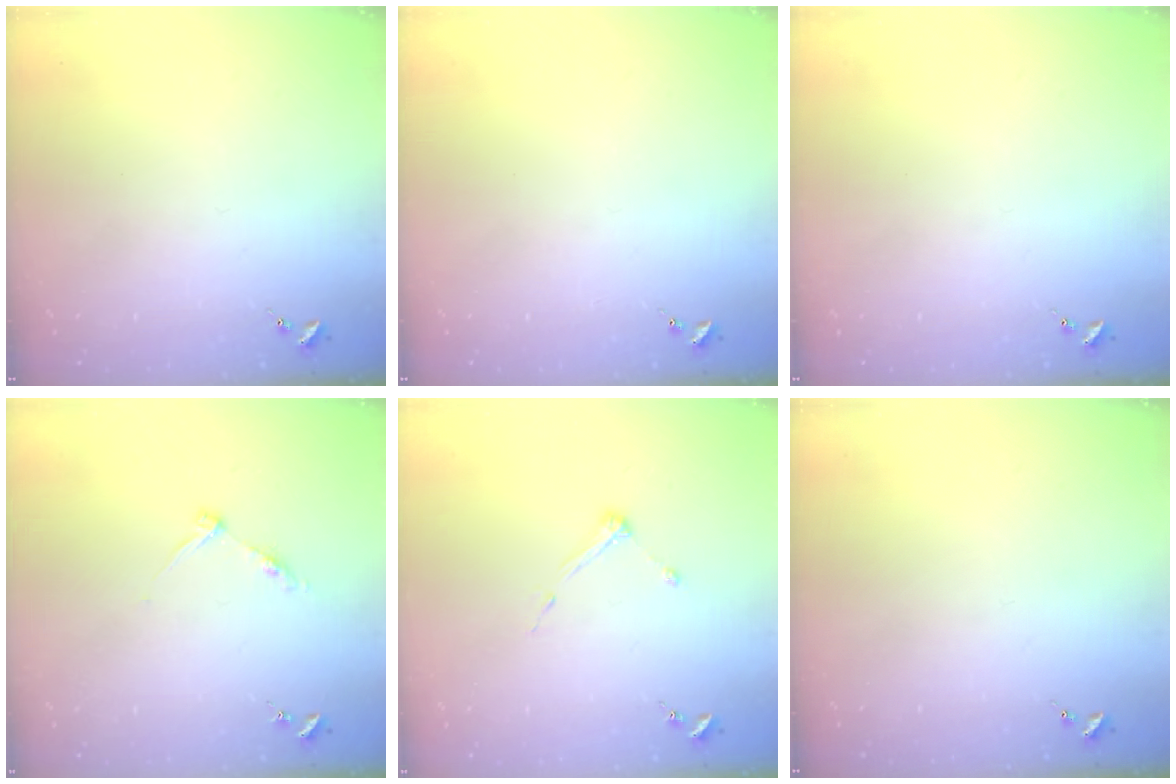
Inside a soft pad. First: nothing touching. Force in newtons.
{"total": 0.0}
{"total": 0.0}
{"total": 5.1, "press": 5.0, "slide": 0.8}
{"total": 4.4, "press": 4.3, "slide": 0.5}
{"total": 0.0}